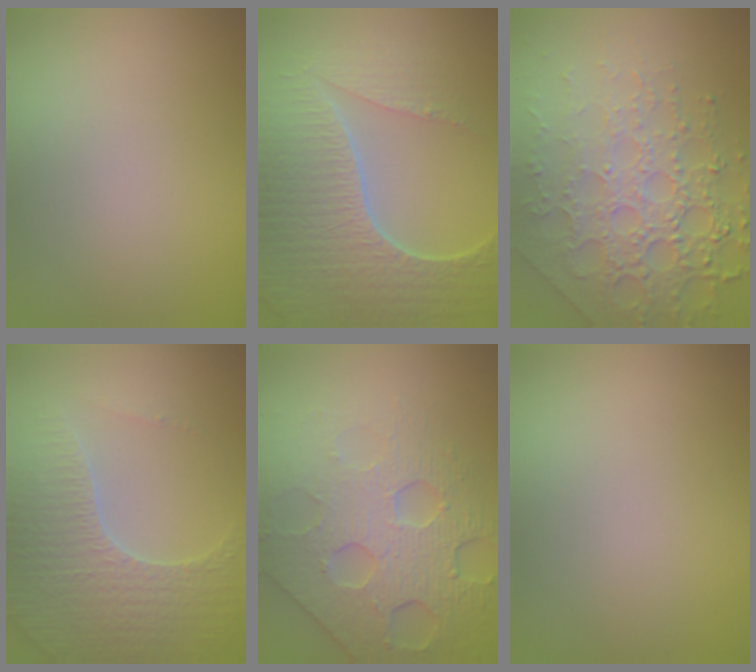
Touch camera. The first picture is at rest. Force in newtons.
{"total": 7.7, "press": 5.7, "slide": 5.2}
{"total": 8.0, "press": 5.5, "slide": 5.9}
{"total": 4.6, "press": 4.2, "slide": 1.9}
{"total": 6.1, "press": 5.0, "slide": 3.5}
{"total": 0.0}